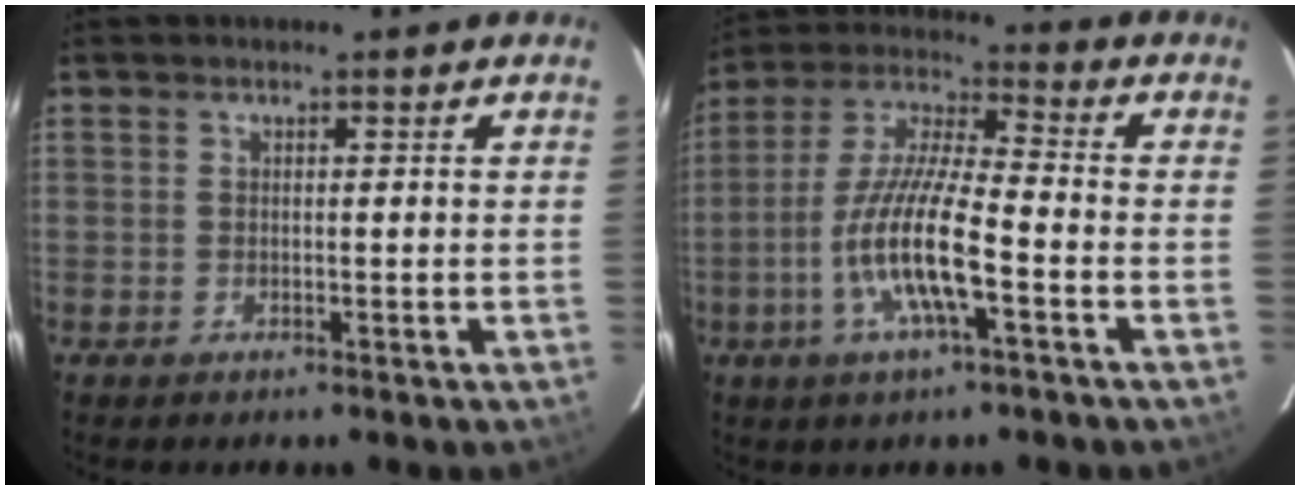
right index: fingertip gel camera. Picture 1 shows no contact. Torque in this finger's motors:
{"motor_torque": [1.27, -0.87, 1.01, 0.21]}